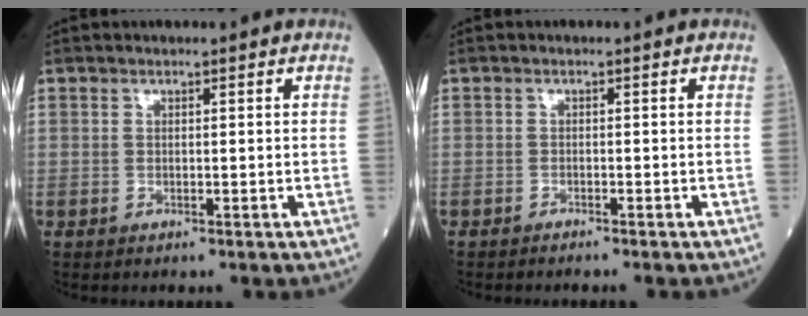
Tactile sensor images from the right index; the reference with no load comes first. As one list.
[{"total": 1.6, "force": [-1.5, -0.1, 0.6], "torque": [-0.007, 0.000, -0.019]}]